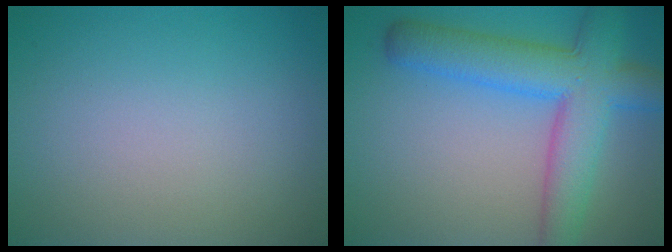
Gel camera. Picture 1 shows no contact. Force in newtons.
{"total": 8.0, "press": 8.0, "slide": 0.4}